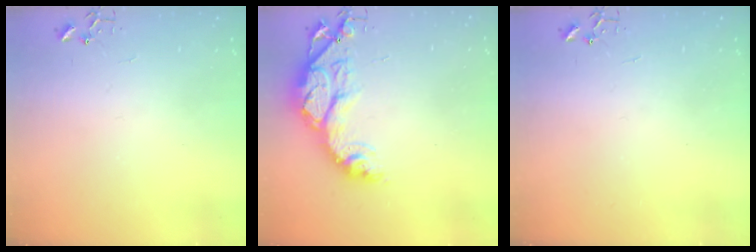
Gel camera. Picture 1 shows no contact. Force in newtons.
{"total": 15.3, "press": 15.3, "slide": 1.1}
{"total": 0.0}